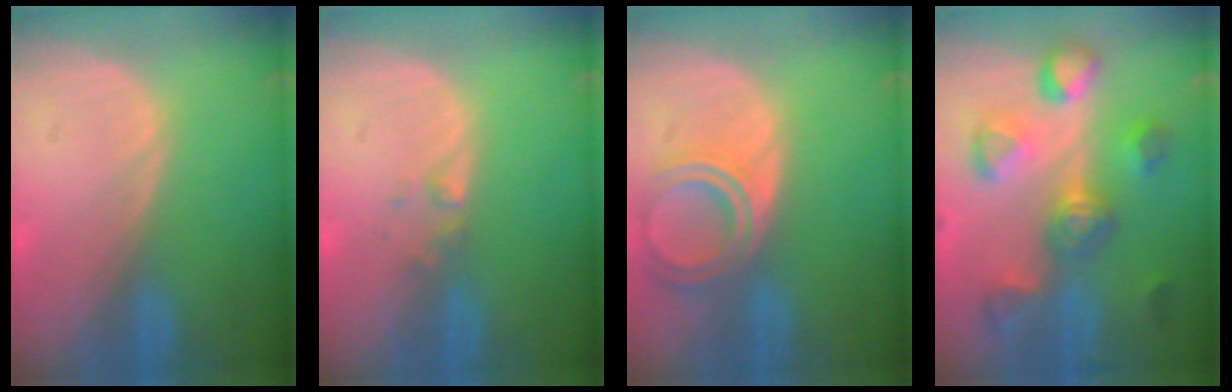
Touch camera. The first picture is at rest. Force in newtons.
{"total": 1.2, "press": 1.2, "slide": 0.1}
{"total": 6.6, "press": 6.0, "slide": 2.8}
{"total": 8.7, "press": 8.7, "slide": 0.2}